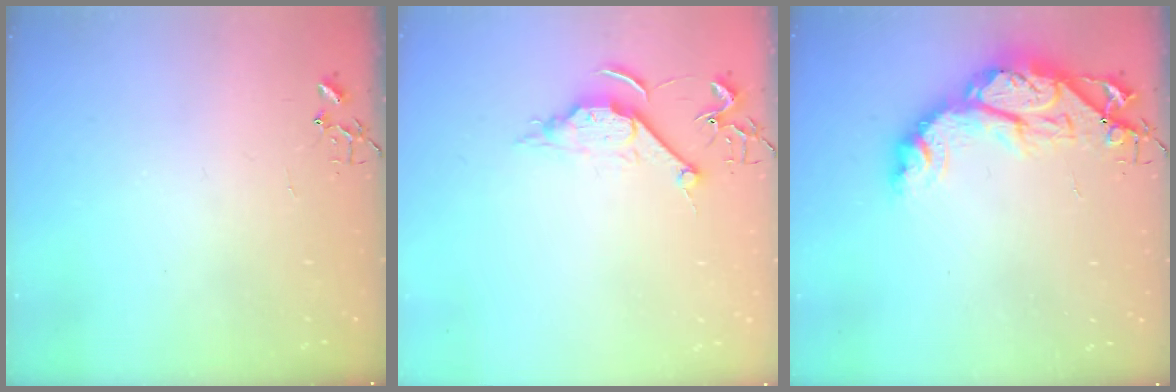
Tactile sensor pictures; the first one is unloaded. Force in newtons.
{"total": 8.4, "press": 8.4, "slide": 0.6}
{"total": 17.0, "press": 16.9, "slide": 1.5}